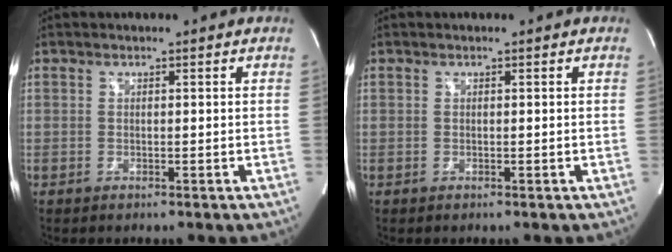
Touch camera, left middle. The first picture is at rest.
{"total": 0.0}